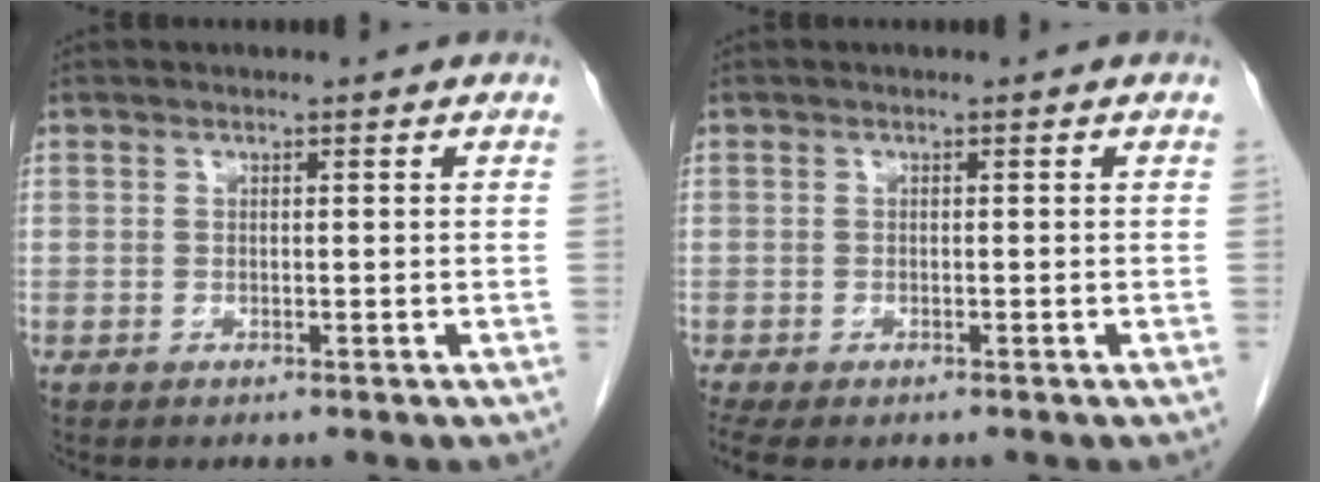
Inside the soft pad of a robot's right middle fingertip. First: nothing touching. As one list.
[{"total": 5.1, "force": [-3.6, 2.2, 2.8], "torque": [-0.055, -0.012, -0.055]}]